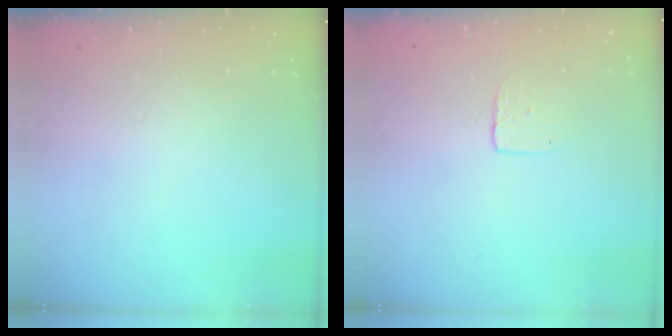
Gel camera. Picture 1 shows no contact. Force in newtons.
{"total": 3.6, "press": 3.6, "slide": 0.3}